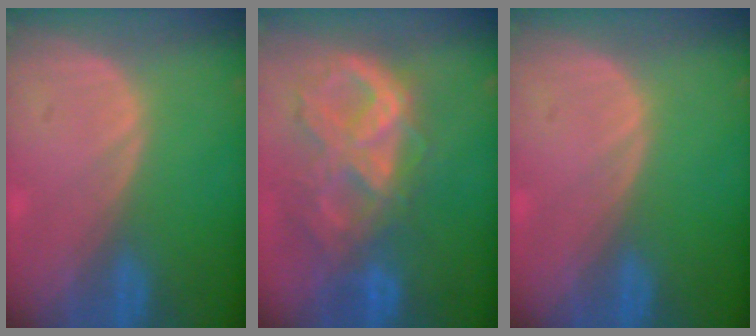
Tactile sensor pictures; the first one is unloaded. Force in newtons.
{"total": 10.5, "press": 8.8, "slide": 5.7}
{"total": 0.0}